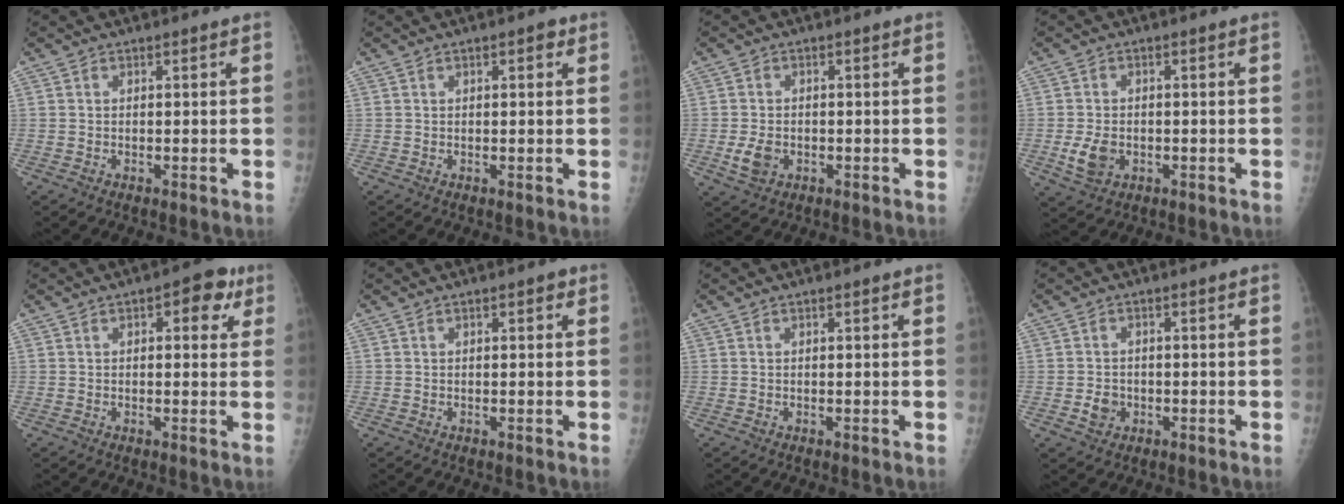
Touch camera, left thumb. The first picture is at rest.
{"total": 1.8, "force": [0.8, 0.7, 1.5], "torque": [-0.016, 0.001, 0.009]}
{"total": 3.9, "force": [-1.1, 2.8, 2.5], "torque": [-0.045, 0.000, -0.016]}
{"total": 4.8, "force": [-1.2, 3.5, 3.2], "torque": [-0.057, -0.003, -0.017]}
{"total": 6.2, "force": [2.6, 3.1, 4.7], "torque": [-0.029, -0.001, 0.023]}
{"total": 1.4, "force": [0.7, 0.6, 1.1], "torque": [-0.012, 0.001, 0.008]}
{"total": 0.5, "force": [0.3, 0.1, 0.4], "torque": [-0.007, 0.001, 0.004]}
{"total": 2.9, "force": [-0.8, 2.5, 1.2], "torque": [-0.011, 0.004, -0.010]}